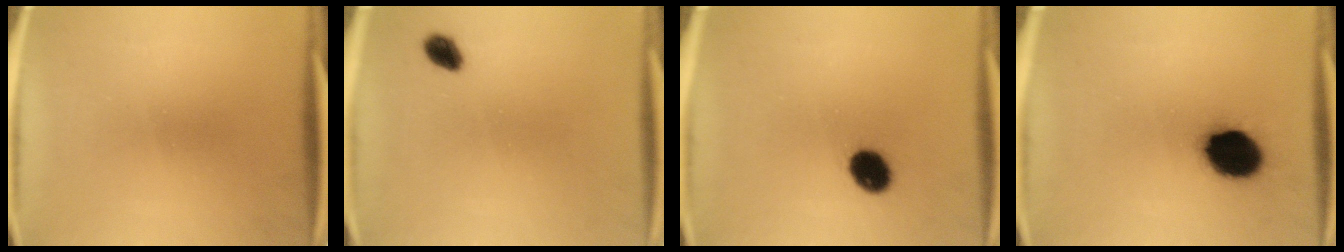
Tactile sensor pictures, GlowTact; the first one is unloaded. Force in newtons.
{"total": 2.8}
{"total": 7.2}
{"total": 13.0}